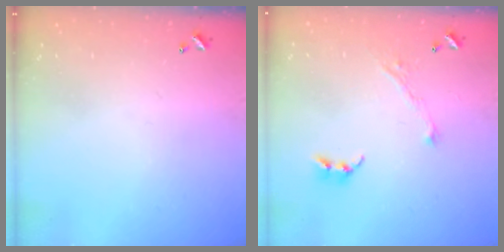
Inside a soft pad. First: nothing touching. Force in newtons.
{"total": 4.4, "press": 4.3, "slide": 0.6}